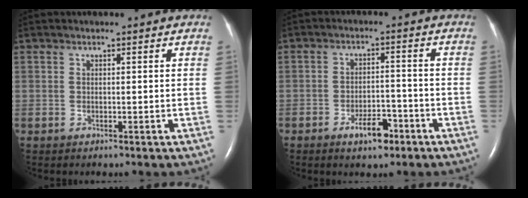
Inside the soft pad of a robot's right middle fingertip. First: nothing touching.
{"total": 4.8, "force": [-3.0, 2.0, 3.2], "torque": [-0.052, 0.004, -0.046]}